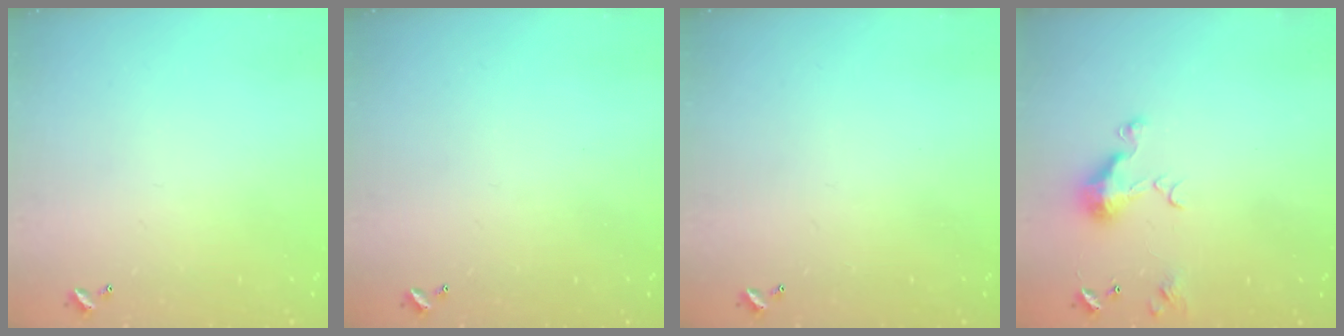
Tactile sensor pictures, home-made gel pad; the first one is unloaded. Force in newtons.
{"total": 0.0}
{"total": 0.0}
{"total": 6.6, "press": 6.5, "slide": 1.0}